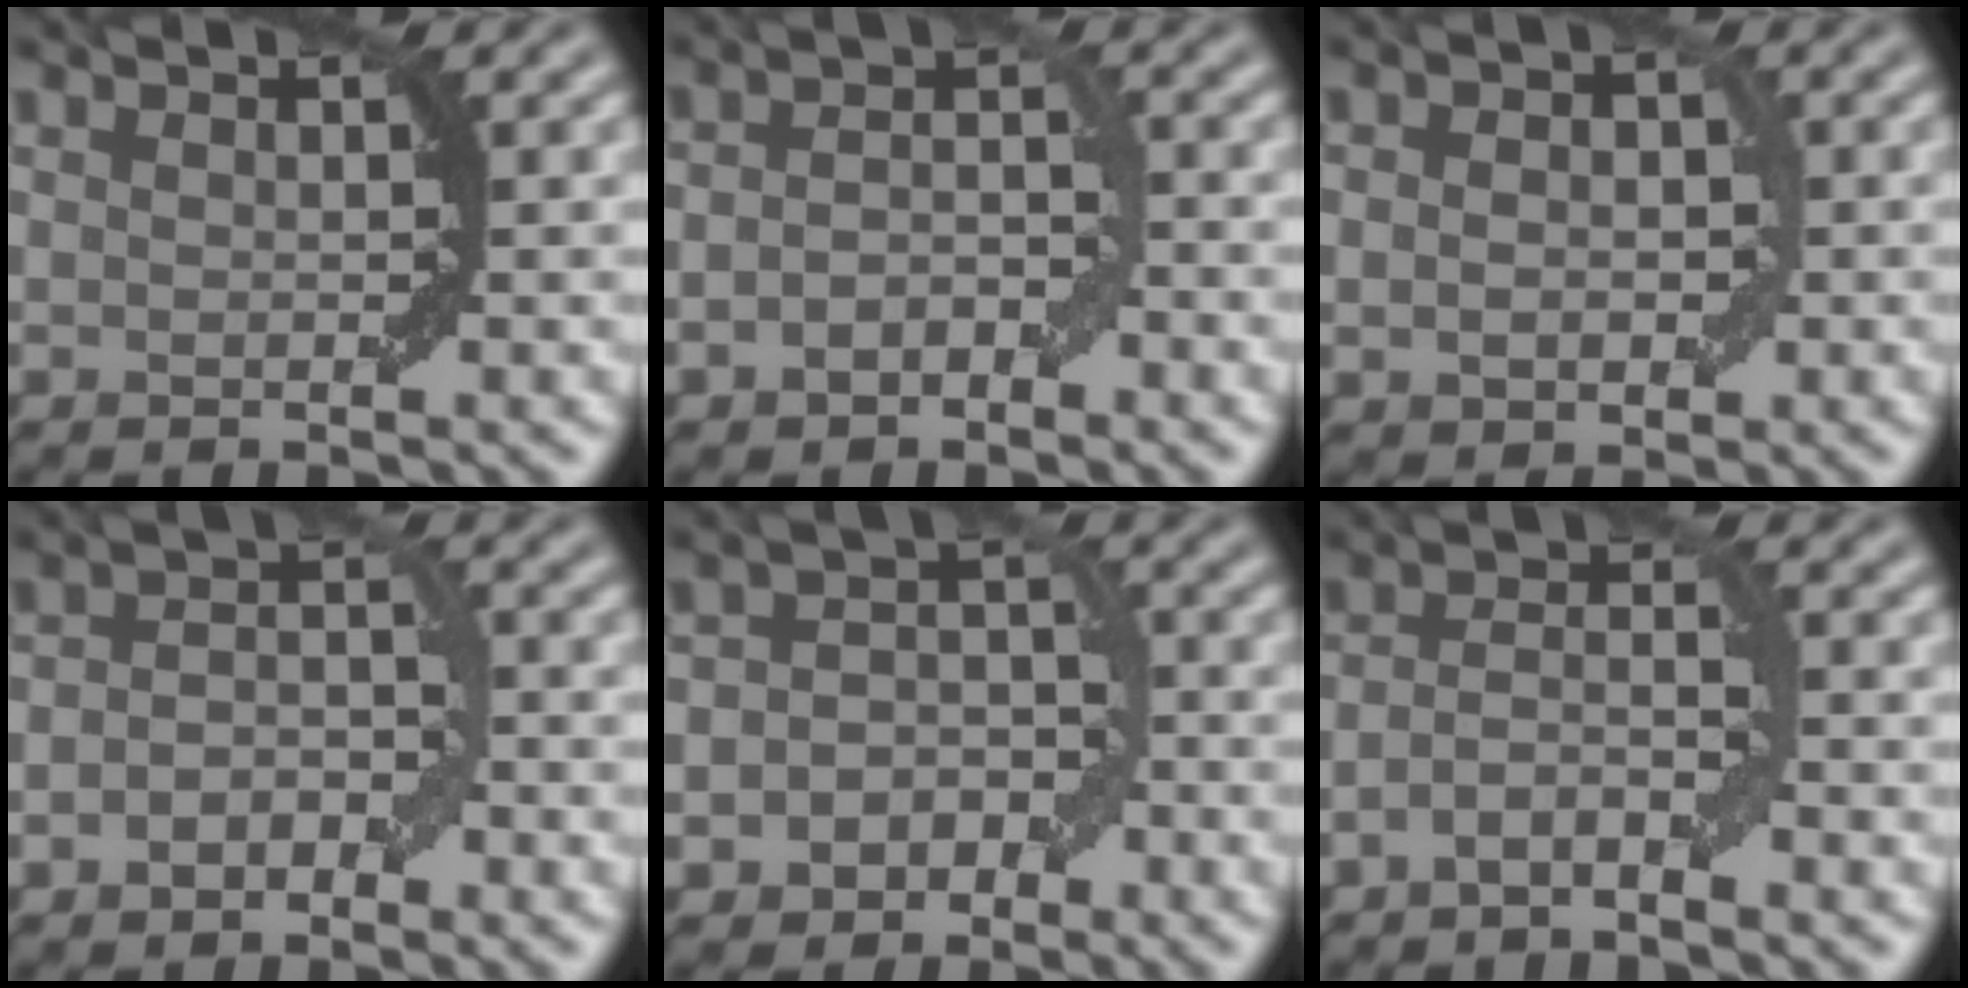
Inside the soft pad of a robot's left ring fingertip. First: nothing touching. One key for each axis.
{"total": 2.8, "fx": -1.1, "fy": 1.7, "fz": 2.0, "tx": -0.034, "ty": 0.008, "tz": -0.022}
{"total": 2.8, "fx": 0.0, "fy": 2.0, "fz": 1.9, "tx": -0.023, "ty": 0.009, "tz": -0.007}
{"total": 3.2, "fx": -1.1, "fy": 2.0, "fz": 2.3, "tx": -0.038, "ty": 0.007, "tz": -0.022}
{"total": 4.0, "fx": -1.7, "fy": 3.1, "fz": 1.8, "tx": 0.003, "ty": 0.006, "tz": -0.037}
{"total": 2.7, "fx": -1.4, "fy": 0.9, "fz": 2.1, "tx": -0.045, "ty": 0.009, "tz": -0.034}